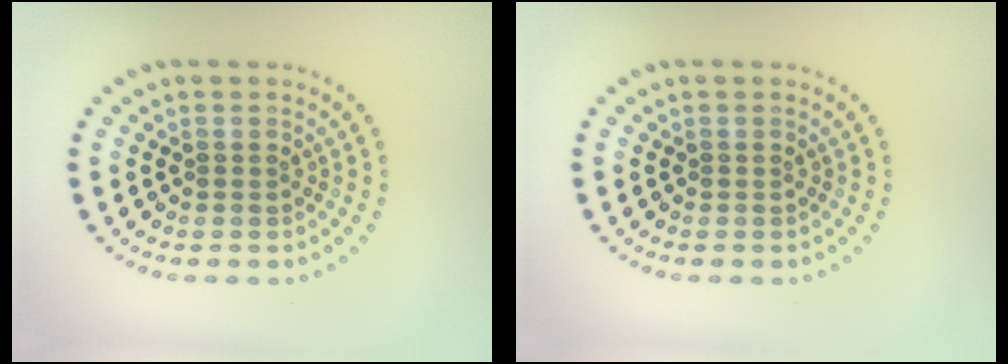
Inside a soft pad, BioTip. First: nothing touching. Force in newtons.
{"total": 0.0}